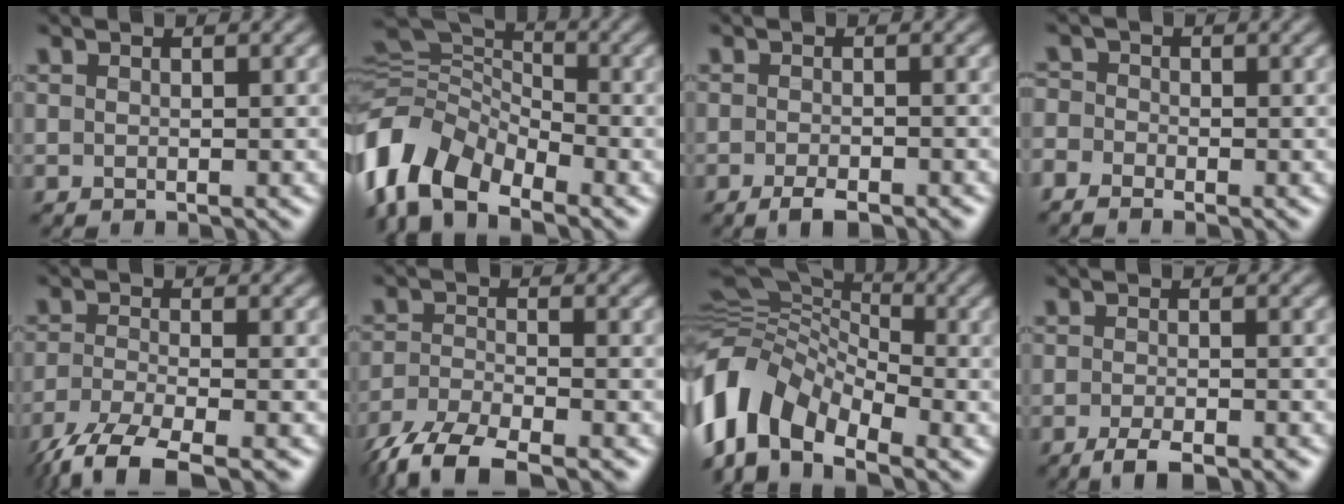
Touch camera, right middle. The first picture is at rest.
{"total": 9.6, "force": [-5.6, 5.6, 5.4], "torque": [-0.104, 0.000, -0.127]}
{"total": 2.6, "force": [-1.9, 0.5, 1.7], "torque": [-0.027, -0.005, -0.032]}
{"total": 1.7, "force": [-1.2, 1.1, 0.7], "torque": [-0.016, -0.008, -0.023]}
{"total": 7.0, "force": [-5.4, 1.5, 4.1], "torque": [-0.081, -0.020, -0.109]}
{"total": 6.9, "force": [-5.7, 1.6, 3.5], "torque": [-0.075, -0.022, -0.114]}
{"total": 11.1, "force": [-4.3, 7.2, 7.3], "torque": [-0.154, 0.012, -0.108]}
{"total": 3.4, "force": [-2.5, 0.7, 2.2], "torque": [-0.036, -0.006, -0.043]}